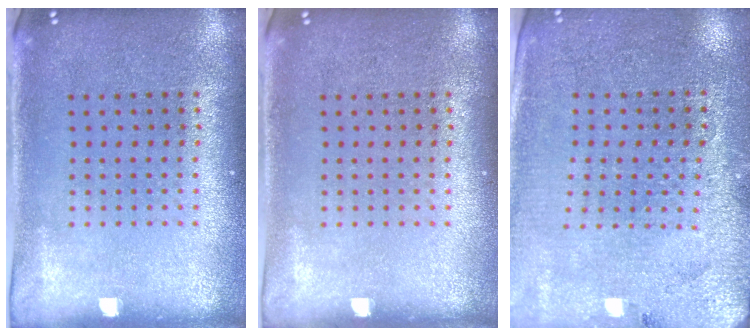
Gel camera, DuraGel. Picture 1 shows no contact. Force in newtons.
{"total": 0.0}
{"total": 2.8, "press": 2.8, "slide": 0.5}